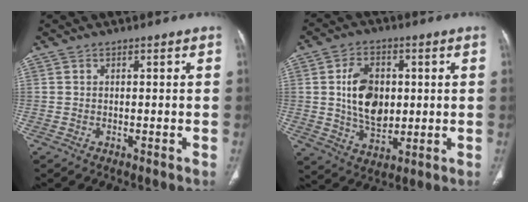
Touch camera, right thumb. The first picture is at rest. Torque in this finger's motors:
{"motor_torque": [1.54, 1.33, 1.26, -0.77, 0.18]}